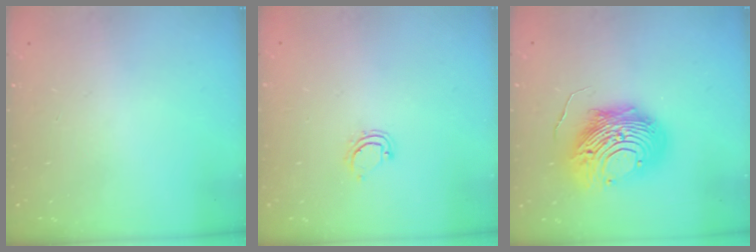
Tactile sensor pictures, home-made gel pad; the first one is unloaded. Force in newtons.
{"total": 4.2, "press": 4.2, "slide": 0.4}
{"total": 15.7, "press": 15.6, "slide": 1.5}